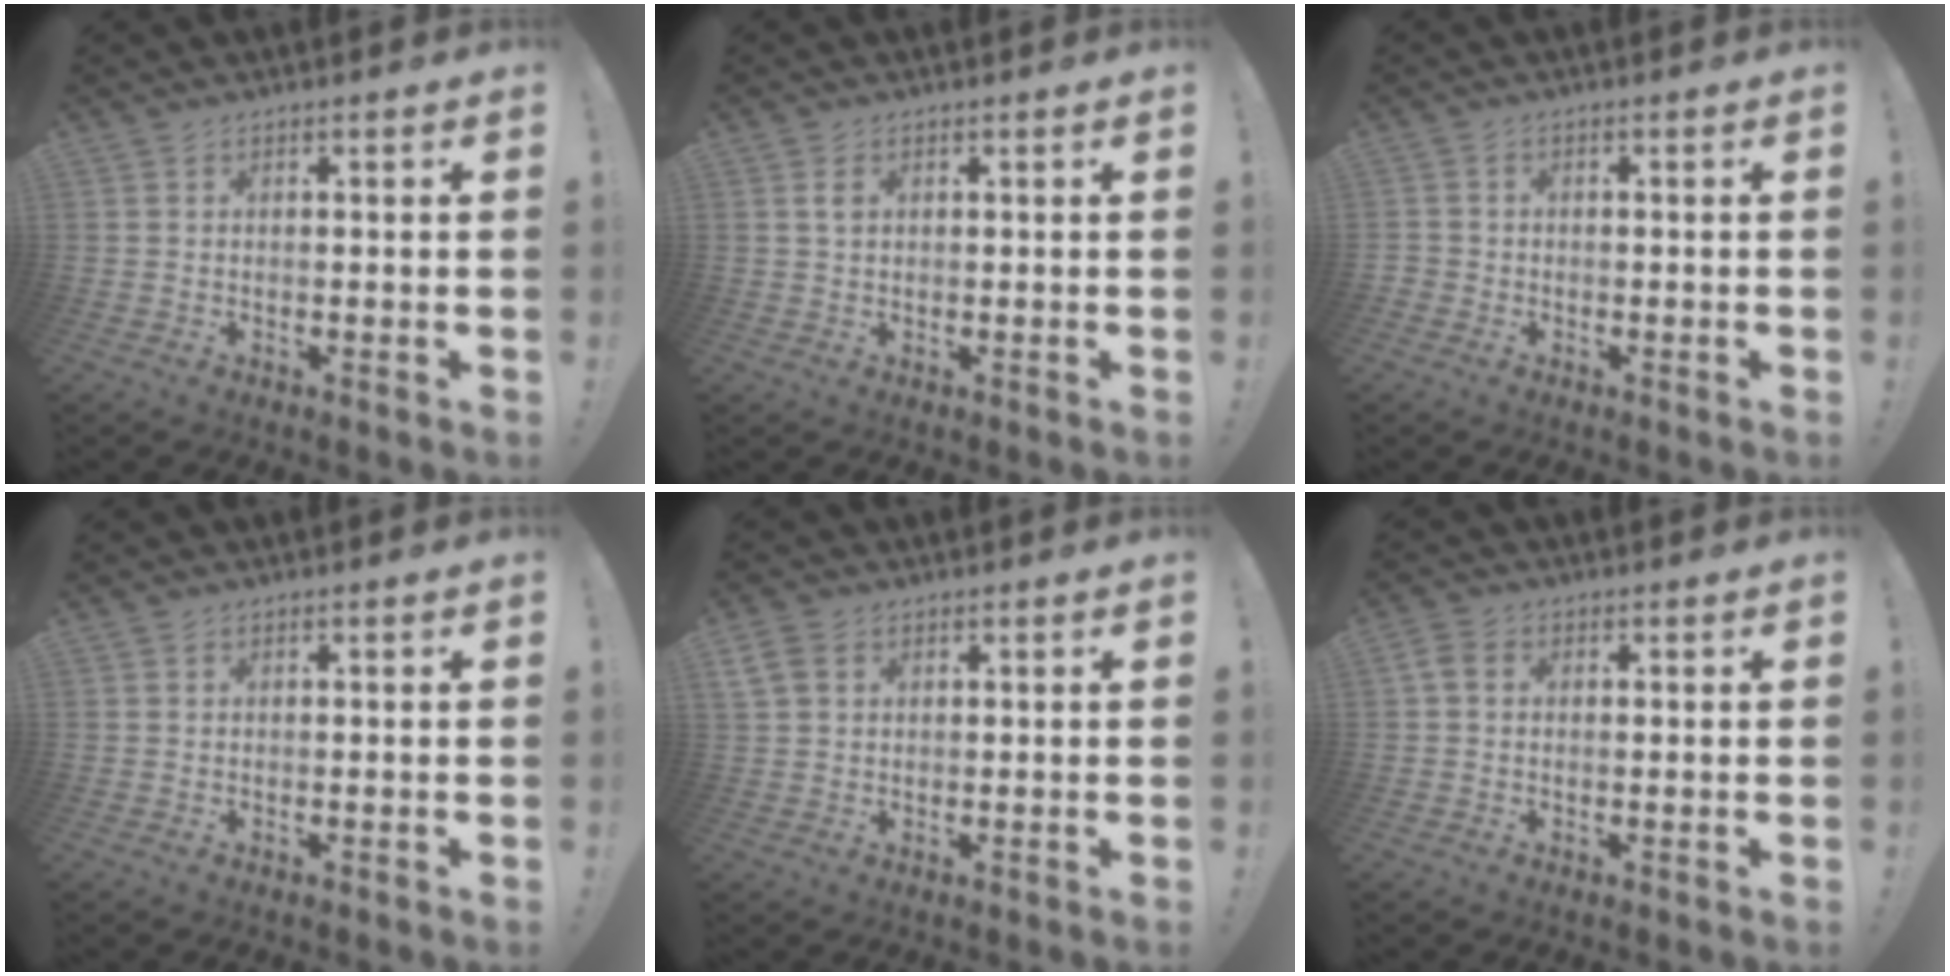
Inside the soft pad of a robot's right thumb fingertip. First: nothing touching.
{"total": 2.0, "force": [0.8, 1.4, 1.2], "torque": [-0.013, -0.001, 0.012]}
{"total": 1.9, "force": [-1.1, 1.4, 0.6], "torque": [-0.013, 0.009, -0.018]}
{"total": 0.0}
{"total": 4.5, "force": [2.0, 3.2, 2.5], "torque": [-0.048, 0.003, 0.043]}
{"total": 3.1, "force": [0.4, 2.2, 2.1], "torque": [-0.049, 0.007, 0.008]}